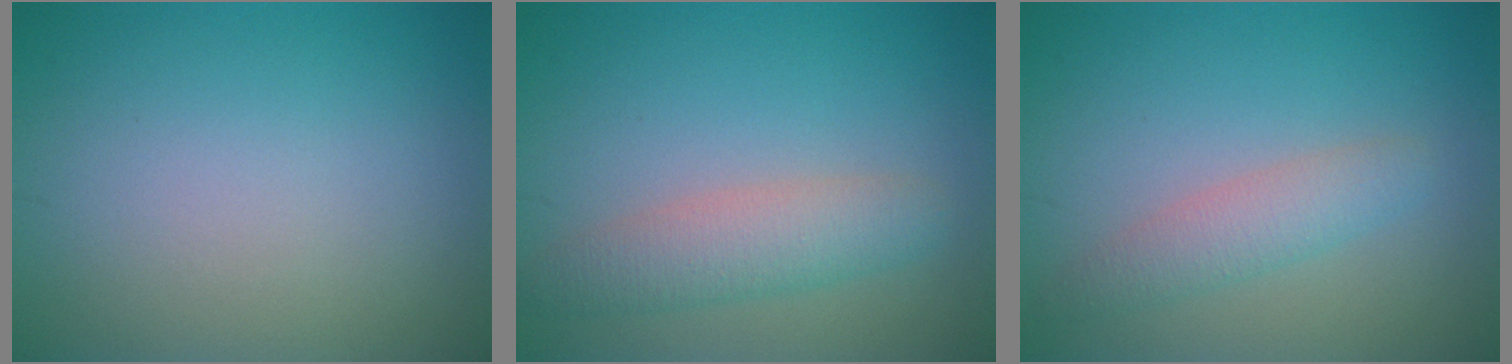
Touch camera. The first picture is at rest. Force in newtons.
{"total": 3.6, "press": 3.6, "slide": 0.1}
{"total": 2.6, "press": 2.6, "slide": 0.2}